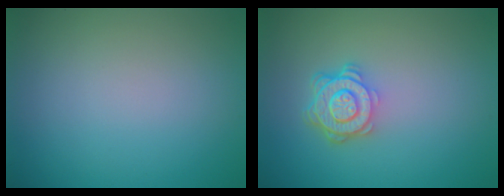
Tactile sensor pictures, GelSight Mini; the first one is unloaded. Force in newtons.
{"total": 4.1, "press": 3.1, "slide": 2.8}